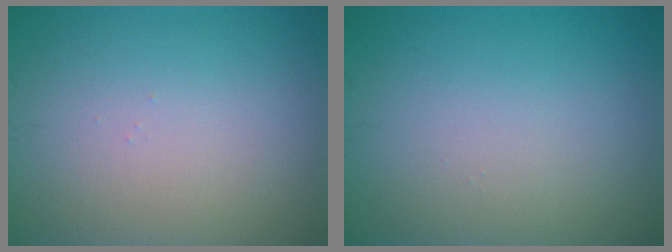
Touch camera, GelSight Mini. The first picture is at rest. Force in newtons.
{"total": 0.0}